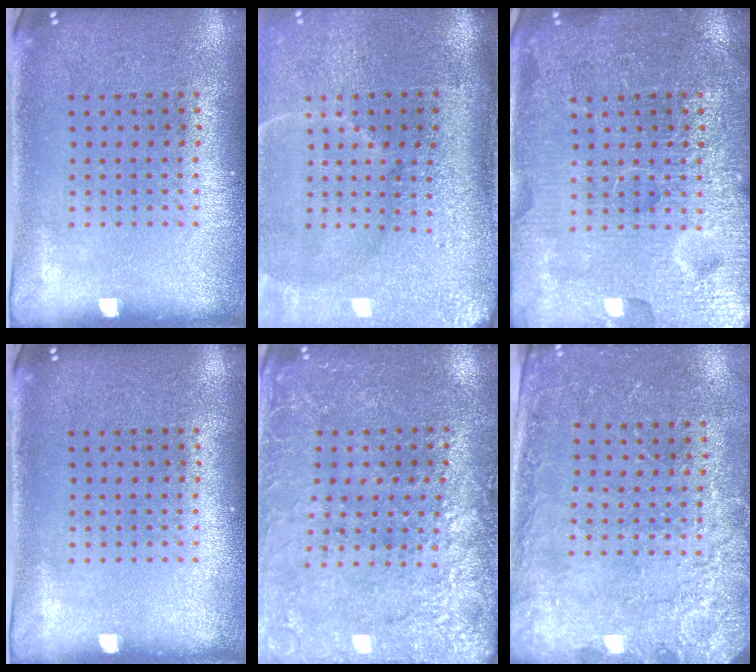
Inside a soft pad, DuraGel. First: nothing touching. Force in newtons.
{"total": 4.7, "press": 3.9, "slide": 2.7}
{"total": 7.2, "press": 7.2, "slide": 1.0}
{"total": 0.0}
{"total": 2.8, "press": 2.8, "slide": 0.1}
{"total": 2.4, "press": 2.4, "slide": 0.6}